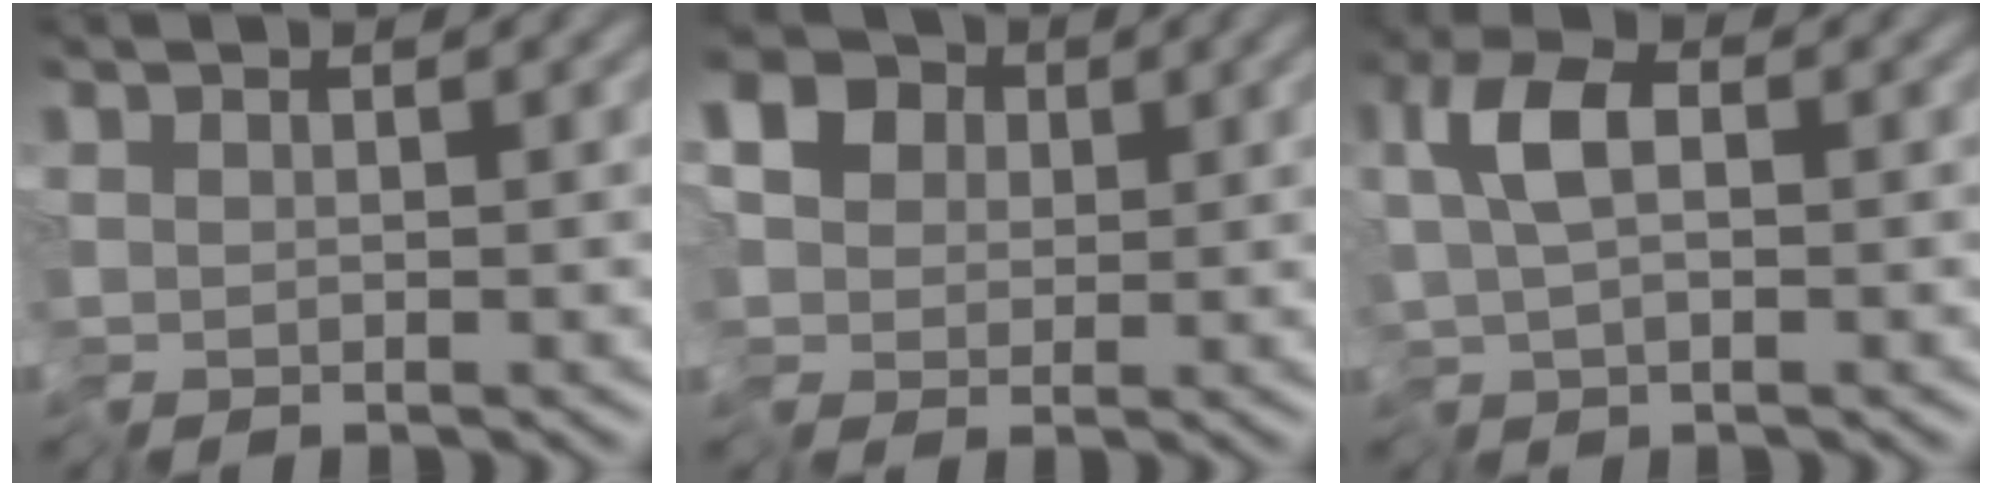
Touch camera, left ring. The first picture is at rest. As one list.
[{"total": 10.2, "force": [2.2, 8.2, 5.7], "torque": [-0.110, 0.015, 0.005]}, {"total": 3.3, "force": [-0.8, 1.5, 2.8], "torque": [-0.048, 0.004, -0.023]}]